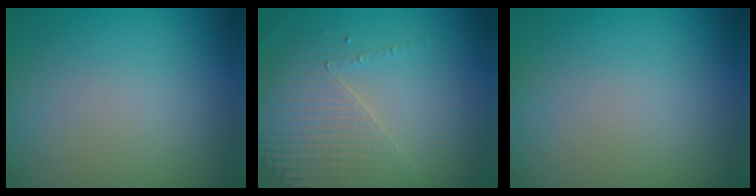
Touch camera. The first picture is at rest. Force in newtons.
{"total": 4.2, "press": 3.1, "slide": 2.9}
{"total": 0.0}